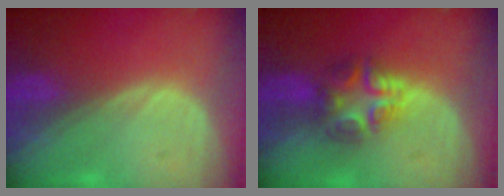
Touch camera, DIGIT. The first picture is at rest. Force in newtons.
{"total": 6.8, "press": 6.2, "slide": 2.9}